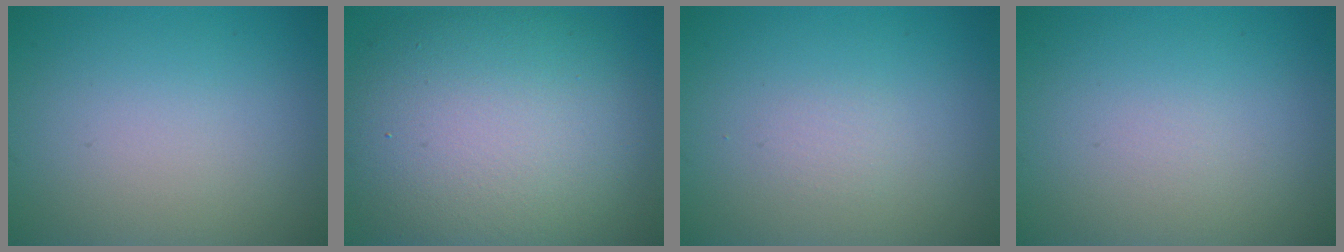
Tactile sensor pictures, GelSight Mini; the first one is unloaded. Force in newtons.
{"total": 12.9, "press": 12.9, "slide": 1.1}
{"total": 0.7, "press": 0.7, "slide": 0.0}
{"total": 0.0}